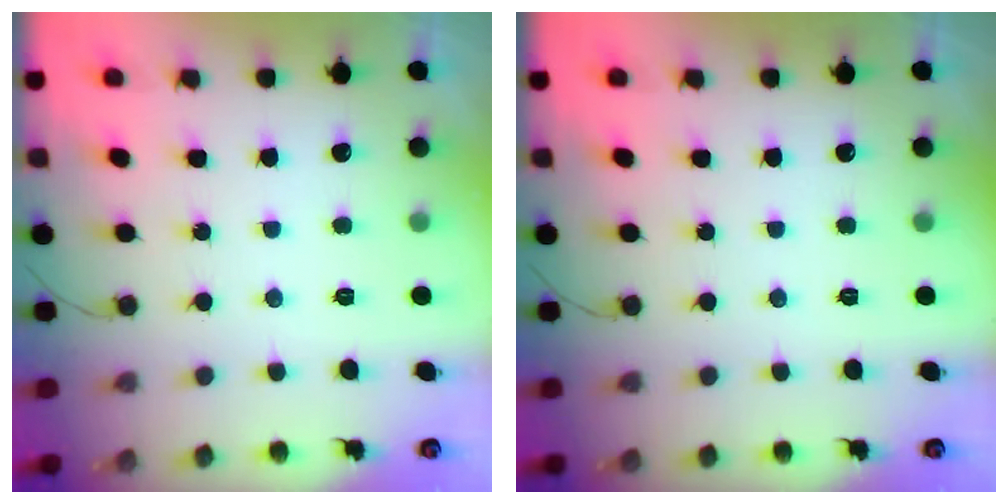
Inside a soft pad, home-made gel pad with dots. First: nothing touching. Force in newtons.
{"total": 0.0}